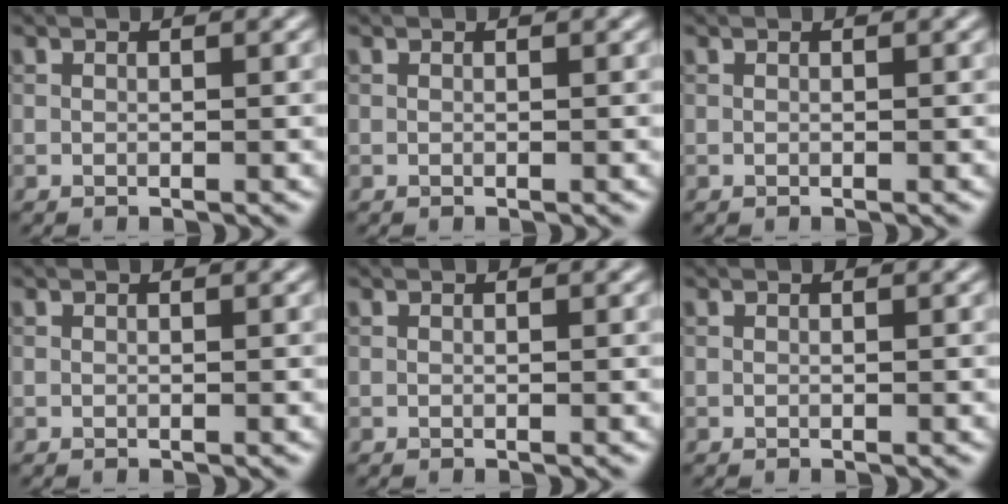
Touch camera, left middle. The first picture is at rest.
{"total": 0.0}
{"total": 0.0}
{"total": 0.0}
{"total": 0.0}
{"total": 0.0}